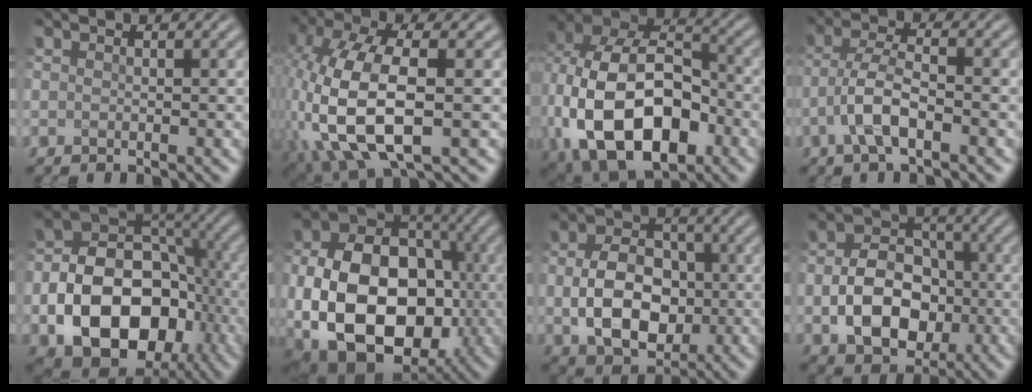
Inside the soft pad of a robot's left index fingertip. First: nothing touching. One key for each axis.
{"total": 11.0, "fx": -1.0, "fy": 6.0, "fz": 9.1, "tx": -0.218, "ty": -0.010, "tz": -0.016}
{"total": 15.7, "fx": -3.5, "fy": 10.4, "fz": 11.3, "tx": -0.226, "ty": -0.021, "tz": -0.057}
{"total": 3.9, "fx": -1.6, "fy": 1.2, "fz": 3.3, "tx": -0.071, "ty": 0.009, "tz": -0.040}
{"total": 13.1, "fx": -3.8, "fy": 9.3, "fz": 8.4, "tx": -0.136, "ty": -0.013, "tz": -0.066}
{"total": 16.1, "fx": -3.0, "fy": 11.5, "fz": 10.8, "tx": -0.177, "ty": -0.027, "tz": -0.048}
{"total": 7.5, "fx": -0.6, "fy": 5.5, "fz": 5.1, "tx": -0.096, "ty": 0.000, "tz": -0.010}
{"total": 7.4, "fx": -1.5, "fy": 5.5, "fz": 4.7, "tx": -0.079, "ty": 0.001, "tz": -0.023}